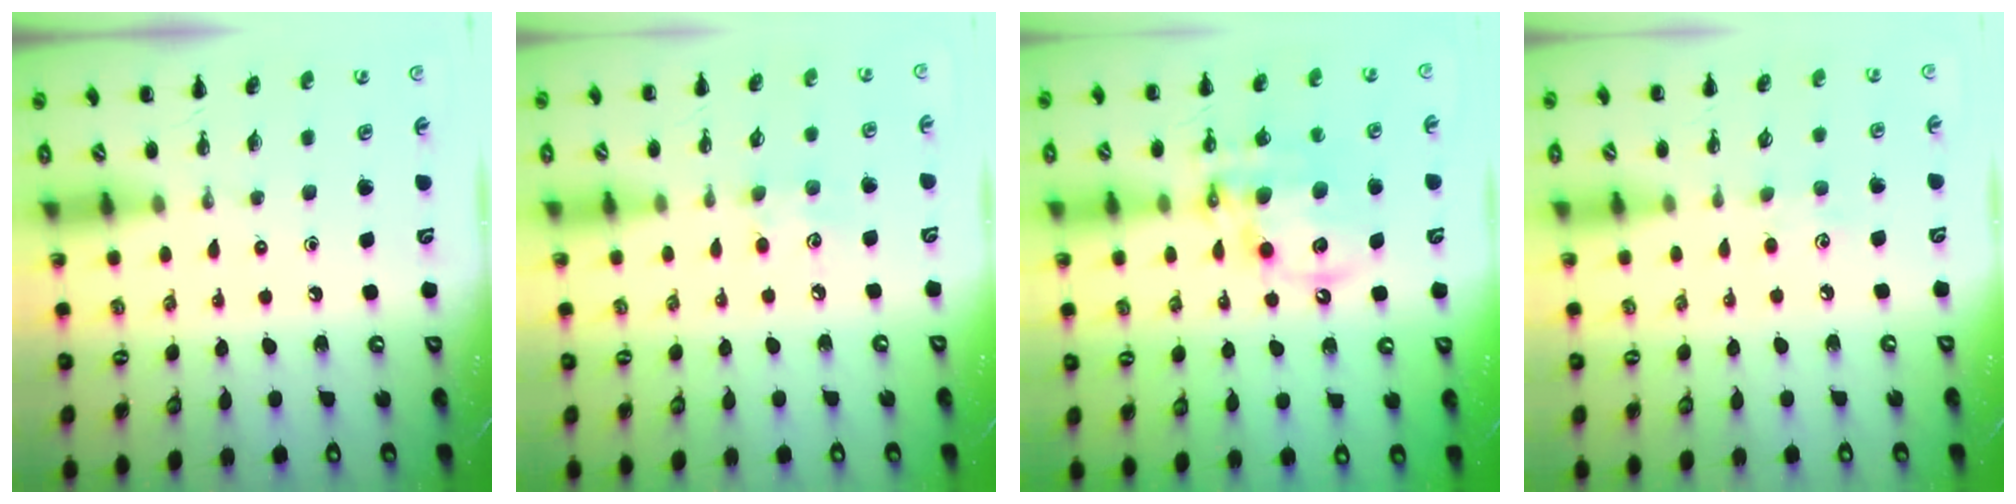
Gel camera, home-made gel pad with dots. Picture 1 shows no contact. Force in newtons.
{"total": 6.3, "press": 6.2, "slide": 1.5}
{"total": 13.2, "press": 12.8, "slide": 3.3}
{"total": 5.0, "press": 4.8, "slide": 1.3}